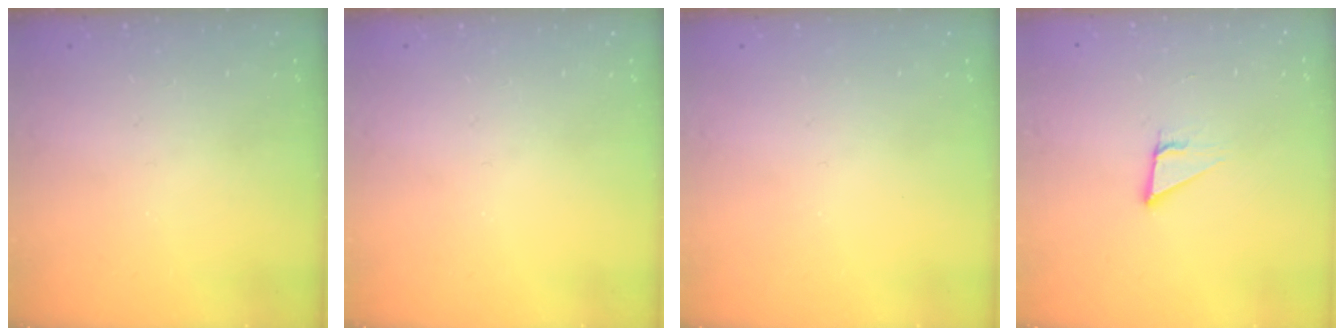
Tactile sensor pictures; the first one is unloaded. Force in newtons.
{"total": 0.0}
{"total": 0.0}
{"total": 2.9, "press": 2.9, "slide": 0.1}